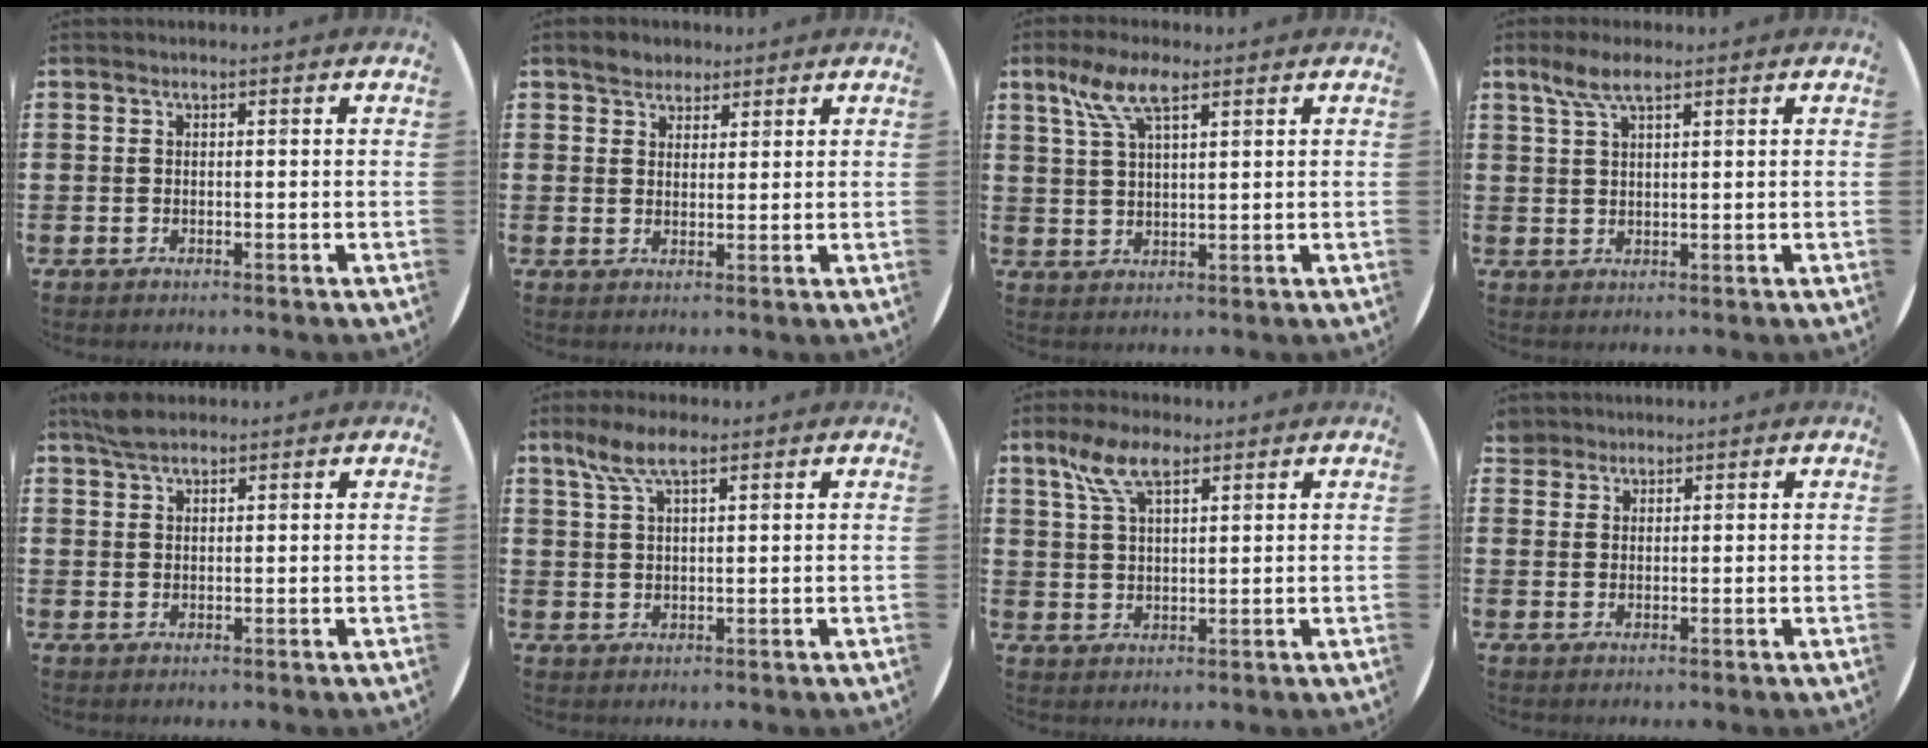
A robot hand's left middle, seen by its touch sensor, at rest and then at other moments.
{"total": 2.8, "force": [2.4, 1.4, 0.2], "torque": [-0.002, 0.005, 0.045]}
{"total": 6.6, "force": [4.0, 2.2, 4.8], "torque": [-0.106, 0.008, 0.070]}
{"total": 4.4, "force": [2.8, 1.4, 3.2], "torque": [-0.068, 0.007, 0.049]}
{"total": 3.0, "force": [2.6, 1.0, 1.2], "torque": [-0.030, 0.006, 0.048]}
{"total": 5.5, "force": [3.5, 1.7, 3.9], "torque": [-0.085, 0.006, 0.062]}
{"total": 6.7, "force": [4.1, 2.7, 4.6], "torque": [-0.093, 0.006, 0.071]}
{"total": 2.0, "force": [1.8, 0.9, 0.0], "torque": [0.005, 0.001, 0.035]}